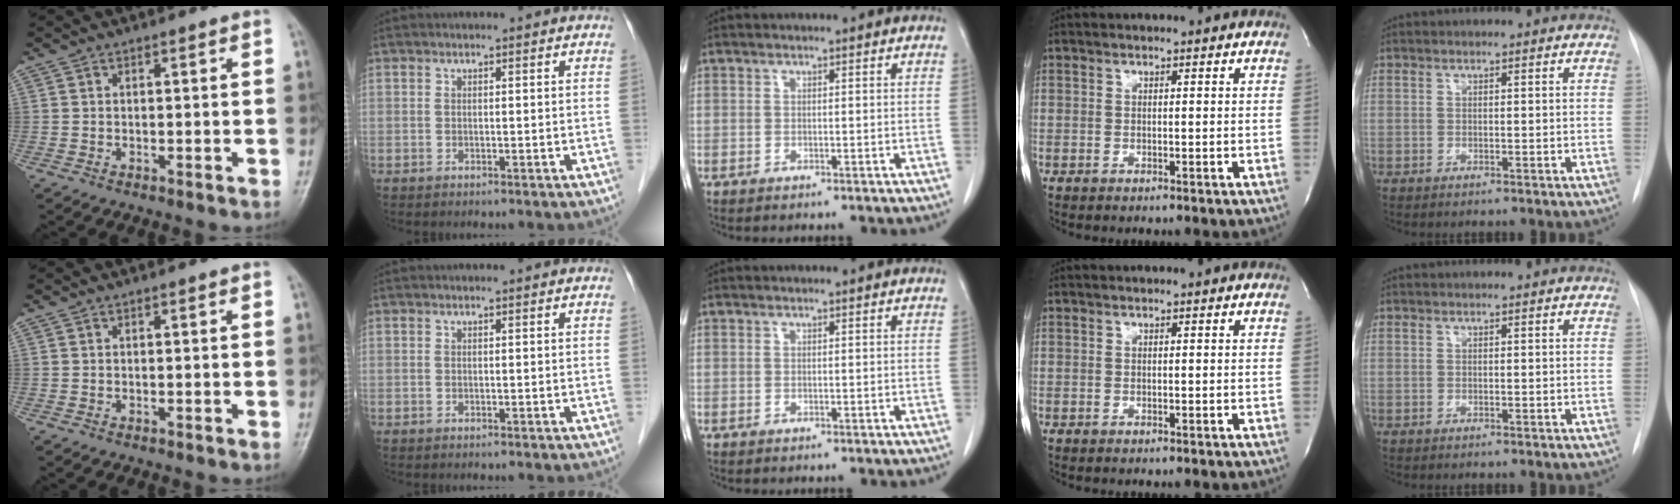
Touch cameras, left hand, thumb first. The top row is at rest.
{}